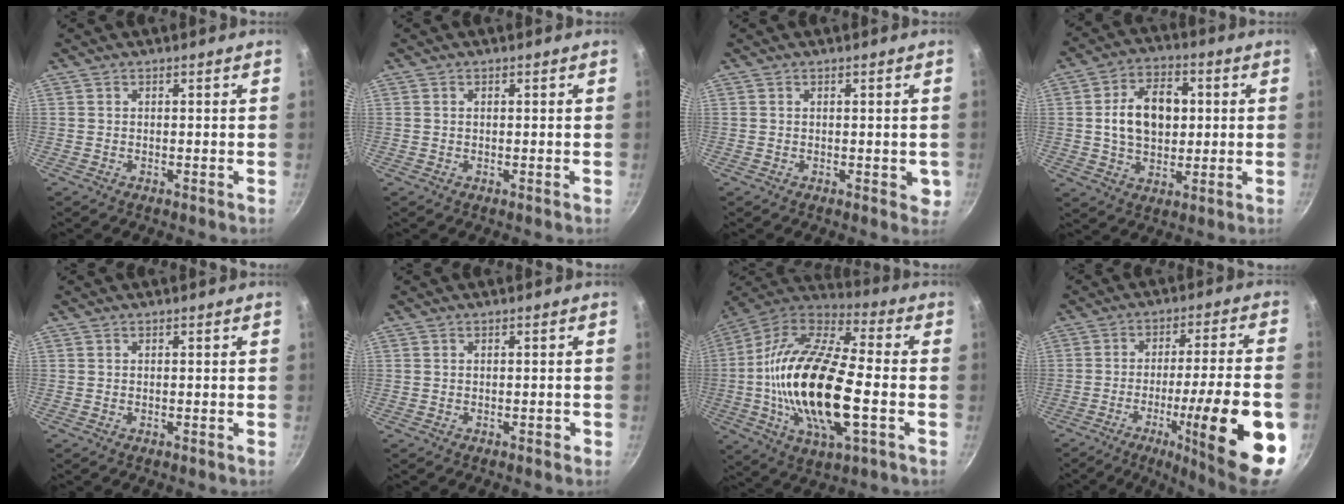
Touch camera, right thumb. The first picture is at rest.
{"total": 0.6, "force": [0.1, 0.4, 0.4], "torque": [-0.007, 0.002, 0.003]}
{"total": 2.6, "force": [-0.1, 1.5, 2.2], "torque": [-0.016, -0.003, 0.000]}
{"total": 12.7, "force": [1.5, 8.7, 9.1], "torque": [-0.126, 0.010, 0.020]}
{"total": 0.0}
{"total": 0.6, "force": [-0.4, 0.3, 0.3], "torque": [0.001, 0.006, -0.002]}
{"total": 25.7, "force": [-3.3, 10.4, 23.3], "torque": [-0.453, 0.024, -0.074]}
{"total": 21.9, "force": [-8.0, 3.4, 20.1], "torque": [-0.275, 0.030, -0.113]}